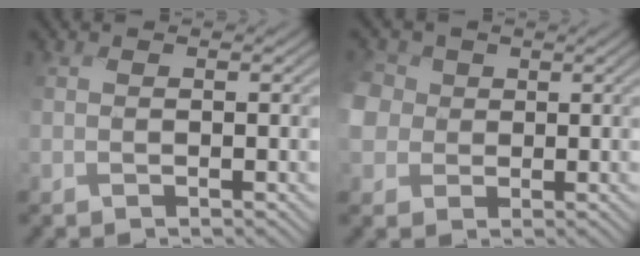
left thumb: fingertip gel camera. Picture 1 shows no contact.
{"total": 6.6, "force": [-0.2, 6.1, 2.5], "torque": [-0.094, -0.009, -0.023]}